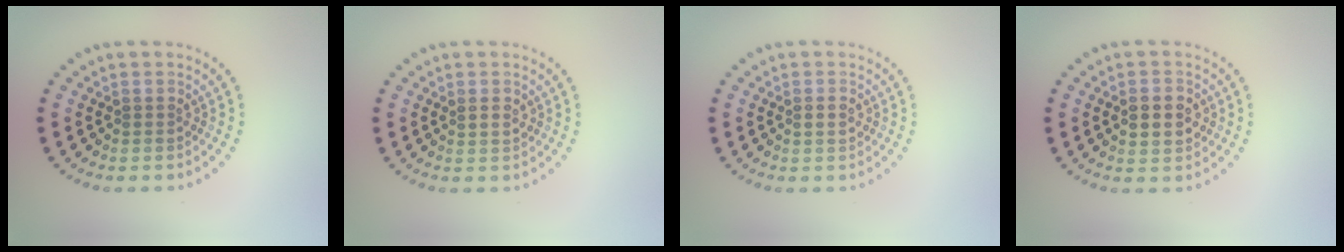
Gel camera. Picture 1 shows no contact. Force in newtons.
{"total": 1.0, "press": 1.0, "slide": 0.3}
{"total": 1.0, "press": 1.0, "slide": 0.3}
{"total": 3.1, "press": 3.1, "slide": 0.1}